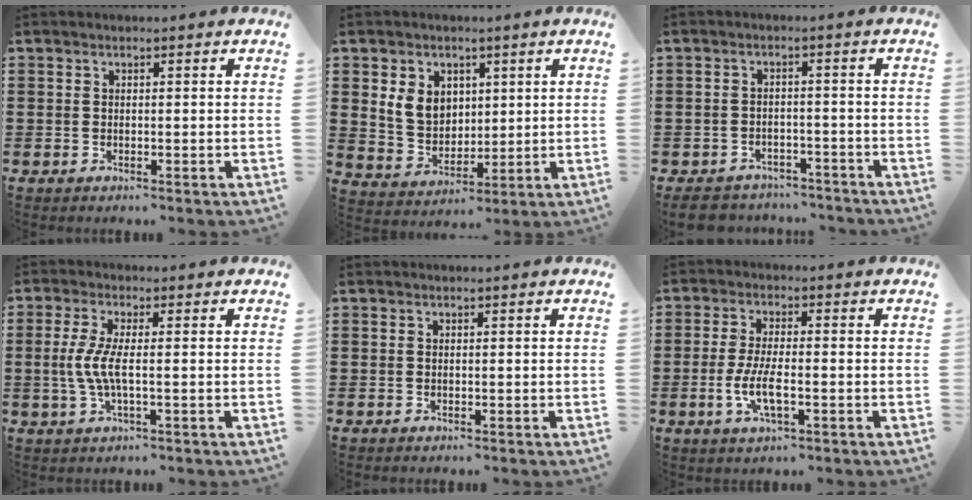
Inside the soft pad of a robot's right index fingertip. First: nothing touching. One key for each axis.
{"total": 6.5, "fx": 2.1, "fy": 5.4, "fz": 3.0, "tx": -0.078, "ty": 0.011, "tz": 0.036}
{"total": 4.0, "fx": -3.8, "fy": 1.1, "fz": 0.4, "tx": -0.015, "ty": 0.006, "tz": -0.080}
{"total": 4.9, "fx": -0.5, "fy": 0.8, "fz": 4.8, "tx": -0.116, "ty": -0.010, "tz": -0.020}
{"total": 0.0}
{"total": 5.5, "fx": -1.7, "fy": 1.6, "fz": 5.0, "tx": -0.104, "ty": -0.004, "tz": -0.036}